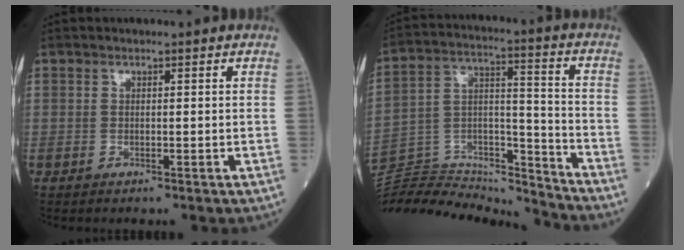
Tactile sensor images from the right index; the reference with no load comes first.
{"total": 23.3, "force": [-22.8, 2.8, 4.1], "torque": [-0.110, 0.034, -0.370]}